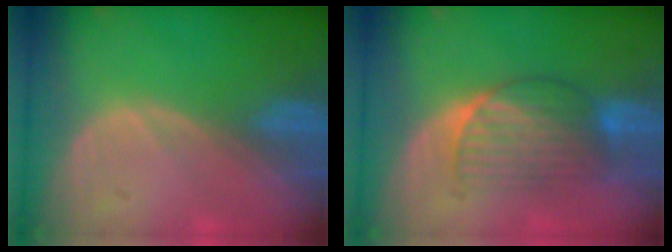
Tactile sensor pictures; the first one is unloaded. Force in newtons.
{"total": 6.8, "press": 6.6, "slide": 1.4}